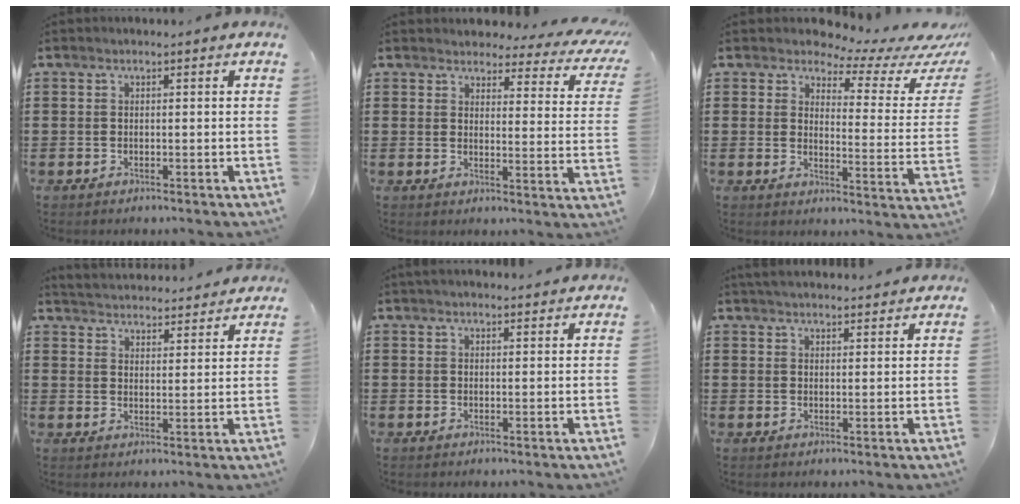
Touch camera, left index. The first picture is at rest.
{"total": 3.6, "force": [3.4, 0.7, 1.0], "torque": [-0.031, -0.022, 0.055]}
{"total": 4.3, "force": [3.5, 1.7, 1.8], "torque": [-0.042, -0.025, 0.053]}
{"total": 4.0, "force": [4.0, -0.1, -0.4], "torque": [-0.011, -0.025, 0.070]}
{"total": 1.8, "force": [1.8, 0.3, 0.5], "torque": [-0.012, 0.003, 0.034]}
{"total": 3.0, "force": [3.0, 0.0, 0.4], "torque": [-0.014, -0.006, 0.058]}